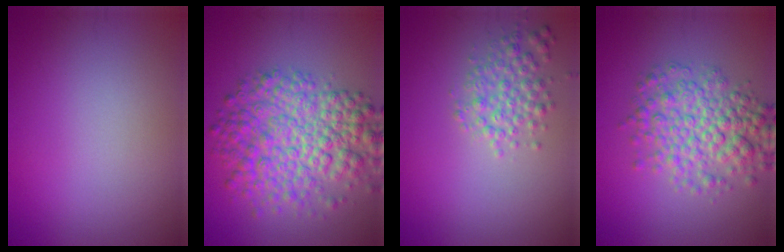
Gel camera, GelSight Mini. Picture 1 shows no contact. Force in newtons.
{"total": 8.4, "press": 8.4, "slide": 0.1}
{"total": 2.8, "press": 2.8, "slide": 0.1}
{"total": 5.9, "press": 5.9, "slide": 0.1}